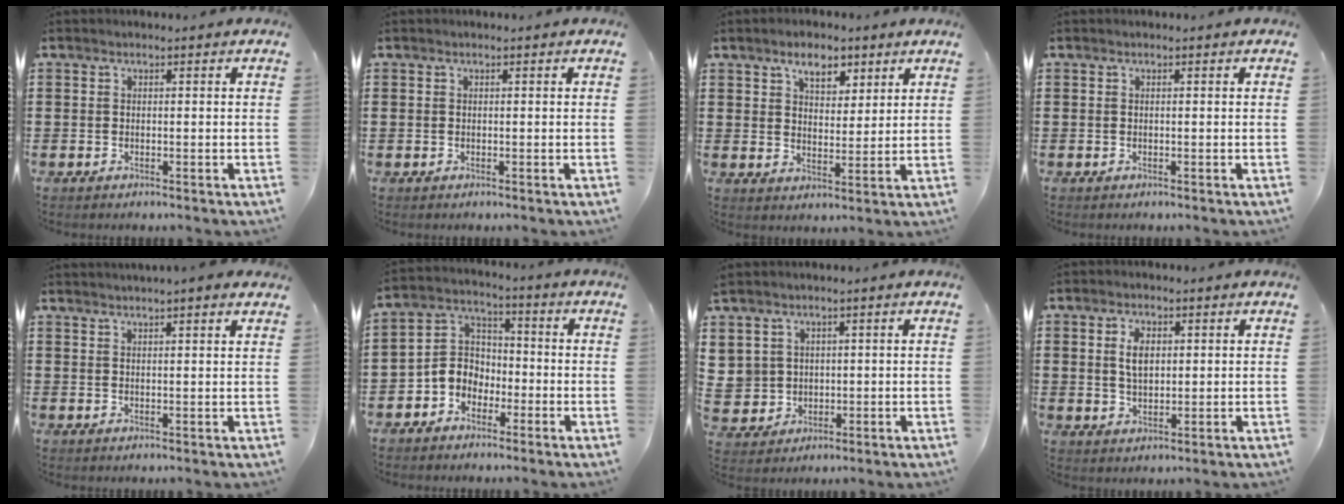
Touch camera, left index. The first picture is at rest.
{"total": 0.0}
{"total": 5.3, "force": [3.6, 2.8, 2.7], "torque": [-0.050, 0.006, 0.061]}
{"total": 0.0}
{"total": 2.0, "force": [1.8, -0.3, 0.6], "torque": [-0.015, 0.000, 0.036]}
{"total": 5.3, "force": [-2.5, 4.5, 1.5], "torque": [-0.054, 0.006, -0.056]}
{"total": 3.6, "force": [1.6, 3.3, 0.2], "torque": [-0.023, 0.005, 0.030]}
{"total": 4.1, "force": [1.1, 2.3, 3.3], "torque": [-0.063, 0.007, 0.016]}